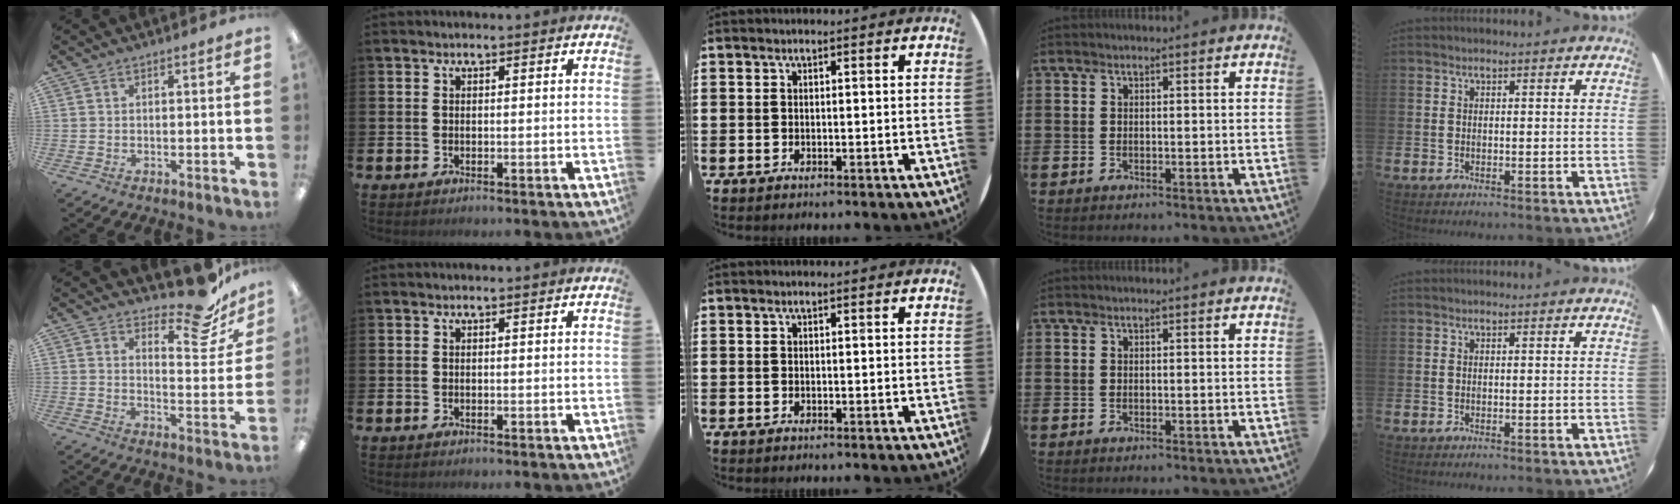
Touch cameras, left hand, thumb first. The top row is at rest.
{"thumb": {"total": 13.2, "force": [10.6, 4.3, 6.6], "torque": [-0.076, -0.083, 0.178]}}